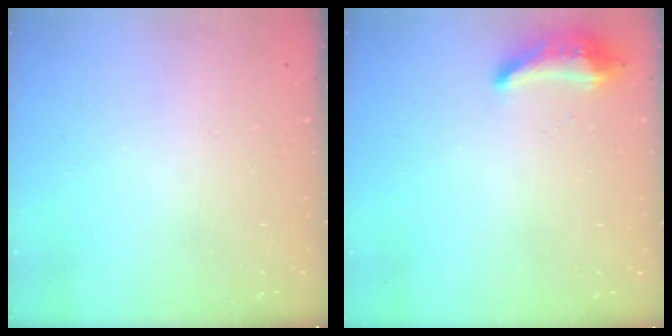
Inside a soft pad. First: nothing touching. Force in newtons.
{"total": 9.1, "press": 9.1, "slide": 0.7}